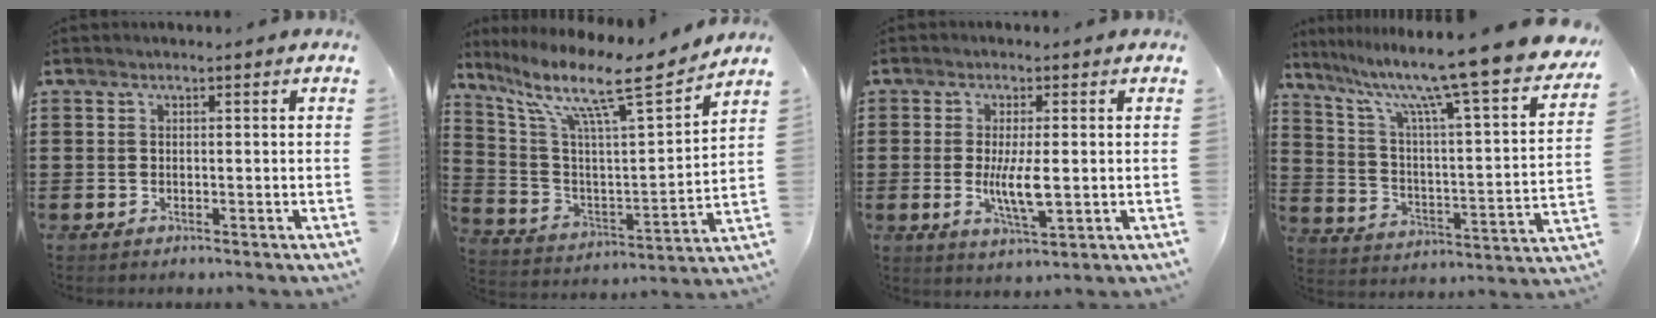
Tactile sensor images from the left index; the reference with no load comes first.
{"total": 12.9, "force": [9.1, 1.8, 9.0], "torque": [-0.199, -0.053, 0.141]}
{"total": 6.1, "force": [-0.3, 1.4, 6.0], "torque": [-0.118, -0.007, -0.008]}
{"total": 12.7, "force": [10.3, -0.6, 7.4], "torque": [-0.170, -0.082, 0.163]}